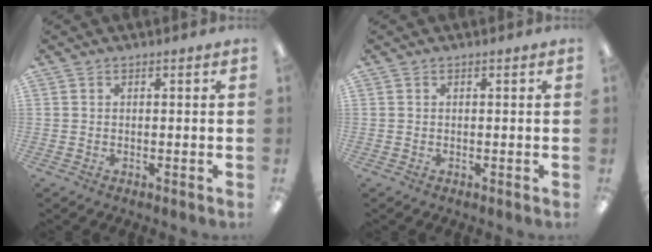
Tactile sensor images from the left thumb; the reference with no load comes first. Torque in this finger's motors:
{"motor_torque": [0.00, 0.00, 0.06, -0.01, 0.00]}